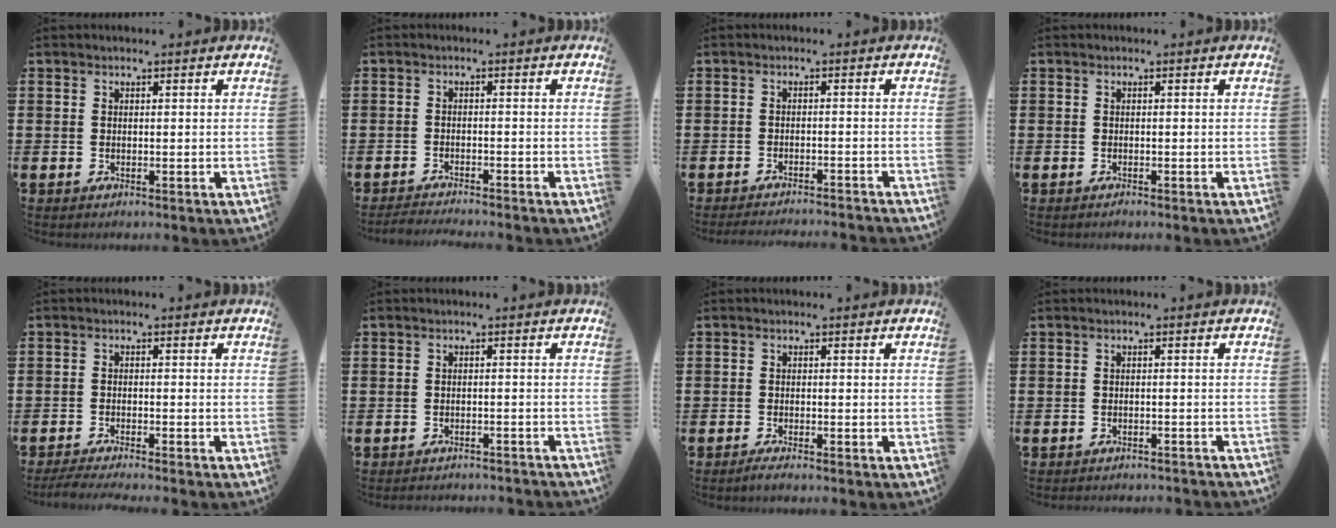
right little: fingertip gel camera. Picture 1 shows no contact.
{"total": 1.9, "force": [-1.8, -0.1, 0.4], "torque": [-0.008, 0.004, -0.036]}
{"total": 1.7, "force": [-1.7, -0.2, 0.2], "torque": [-0.004, 0.003, -0.034]}
{"total": 0.0}
{"total": 1.8, "force": [-1.6, -0.1, 0.9], "torque": [-0.013, 0.002, -0.031]}
{"total": 1.3, "force": [-1.3, -0.1, -0.1], "torque": [-0.003, 0.003, -0.027]}
{"total": 1.0, "force": [-0.7, 0.1, 0.7], "torque": [-0.012, -0.002, -0.014]}
{"total": 1.0, "force": [-1.0, -0.1, -0.1], "torque": [-0.001, 0.002, -0.021]}